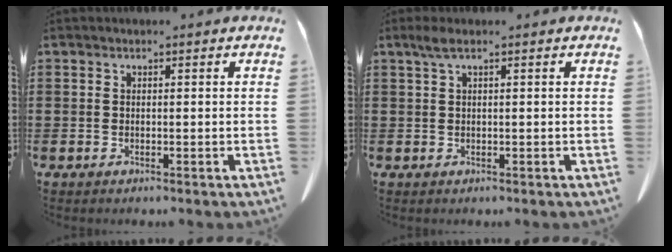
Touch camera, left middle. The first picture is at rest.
{"total": 1.6, "force": [0.6, 0.2, 1.5], "torque": [-0.031, 0.001, 0.010]}